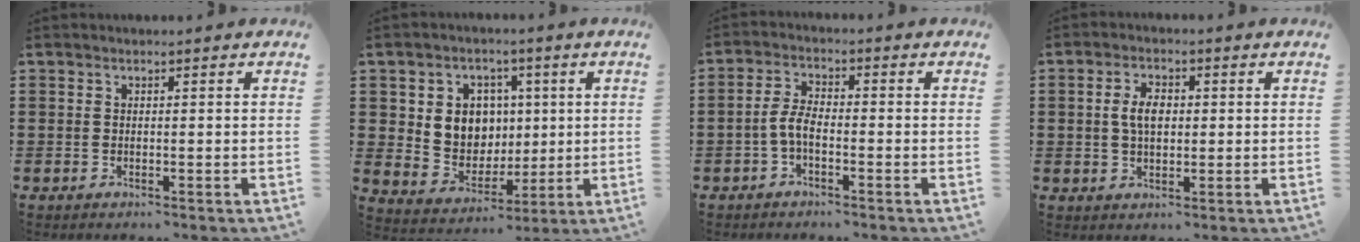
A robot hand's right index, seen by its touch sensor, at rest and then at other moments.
{"total": 7.2, "force": [1.7, 6.6, 2.3], "torque": [-0.056, 0.002, 0.029]}
{"total": 3.8, "force": [-1.5, 1.3, 3.2], "torque": [-0.078, -0.002, -0.034]}
{"total": 4.3, "force": [0.4, 2.2, 3.7], "torque": [-0.068, 0.006, 0.003]}